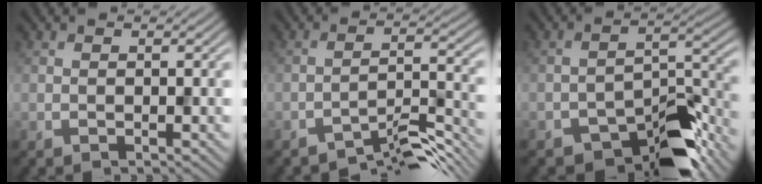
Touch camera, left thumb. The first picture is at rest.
{"total": 6.2, "force": [-5.2, 1.2, 3.2], "torque": [-0.046, 0.005, -0.087]}
{"total": 9.5, "force": [-6.9, 3.9, 5.1], "torque": [-0.057, -0.002, -0.123]}